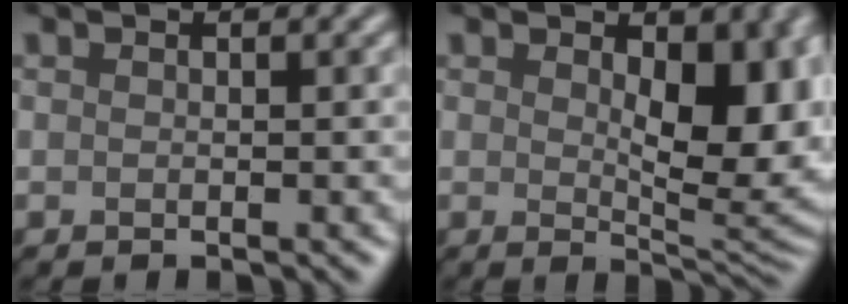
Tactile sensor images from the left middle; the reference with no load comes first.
{"total": 7.9, "force": [1.3, 3.8, 6.8], "torque": [-0.097, -0.012, 0.028]}